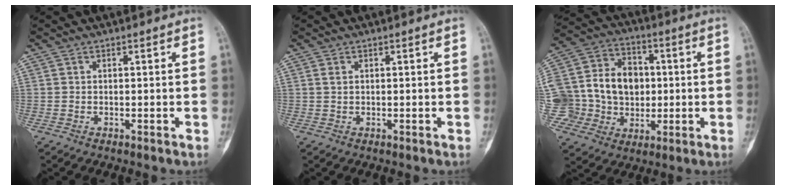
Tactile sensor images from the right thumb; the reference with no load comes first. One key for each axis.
{"total": 1.0, "fx": 0.3, "fy": 0.7, "fz": 0.7, "tx": -0.011, "ty": 0.002, "tz": 0.007}
{"total": 20.4, "fx": 0.5, "fy": 17.8, "fz": 10.1, "tx": -0.165, "ty": 0.052, "tz": 0.028}